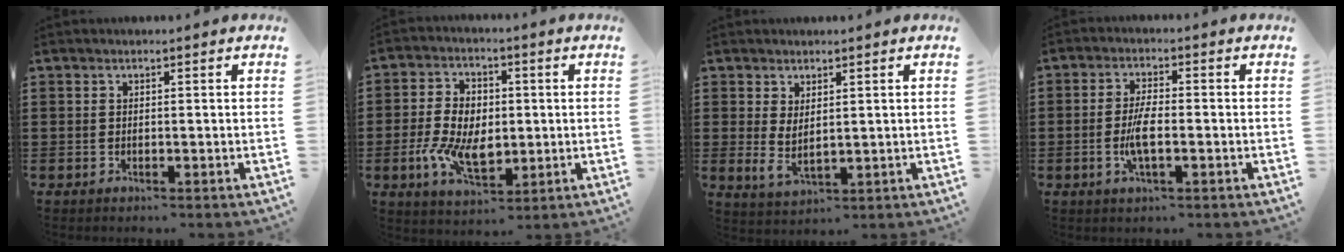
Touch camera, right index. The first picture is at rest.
{"total": 8.7, "force": [-1.3, 5.5, 6.6], "torque": [-0.146, 0.012, -0.025]}
{"total": 3.2, "force": [1.3, 1.4, 2.6], "torque": [-0.060, -0.001, 0.023]}
{"total": 5.0, "force": [-1.2, 1.5, 4.6], "torque": [-0.098, -0.002, -0.027]}